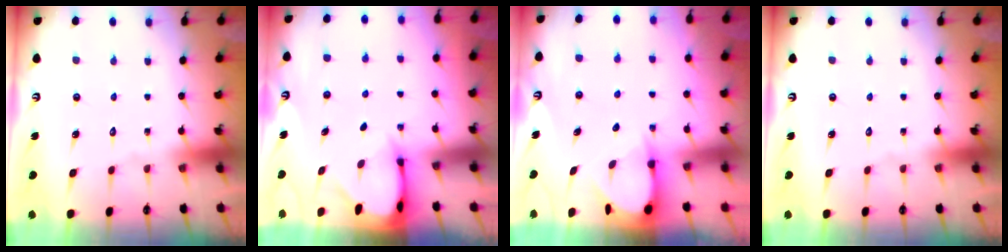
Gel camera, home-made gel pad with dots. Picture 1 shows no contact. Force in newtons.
{"total": 2.4, "press": 2.4, "slide": 0.1}
{"total": 3.6, "press": 3.5, "slide": 0.3}
{"total": 0.0}